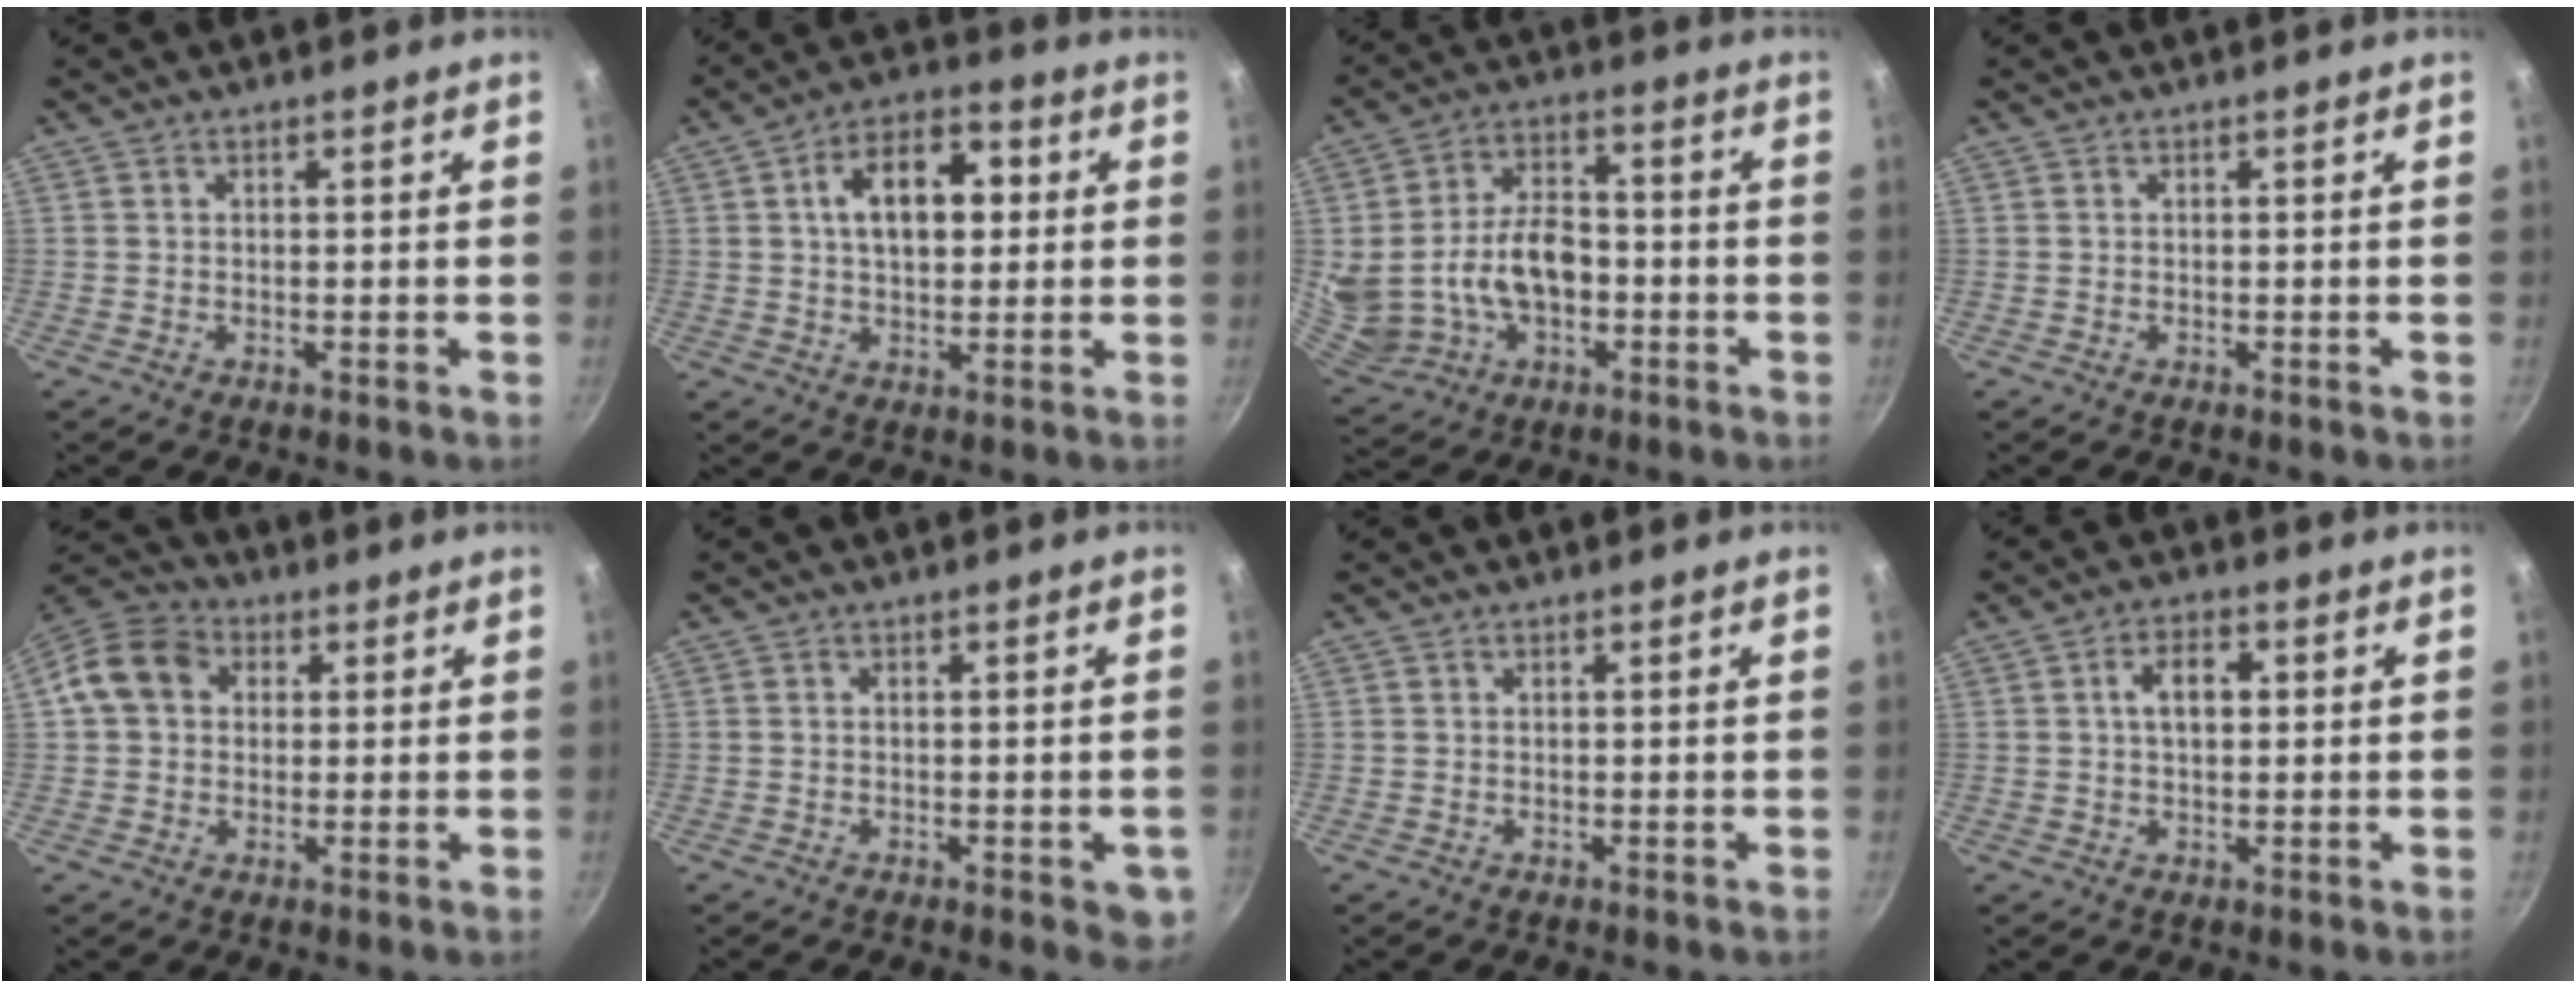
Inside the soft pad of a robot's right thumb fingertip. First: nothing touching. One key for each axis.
{"total": 12.3, "fx": 2.2, "fy": 7.6, "fz": 9.5, "tx": -0.116, "ty": 0.015, "tz": 0.026}
{"total": 16.7, "fx": -2.1, "fy": 11.7, "fz": 11.7, "tx": -0.206, "ty": 0.020, "tz": -0.020}
{"total": 0.0}
{"total": 10.0, "fx": 1.8, "fy": 8.3, "fz": 5.3, "tx": -0.072, "ty": 0.023, "tz": 0.013}
{"total": 4.3, "fx": -1.5, "fy": 1.7, "fz": 3.6, "tx": -0.028, "ty": 0.003, "tz": -0.017}
{"total": 0.0}
{"total": 5.4, "fx": 0.9, "fy": 3.2, "fz": 4.3, "tx": -0.061, "ty": 0.011, "tz": 0.010}